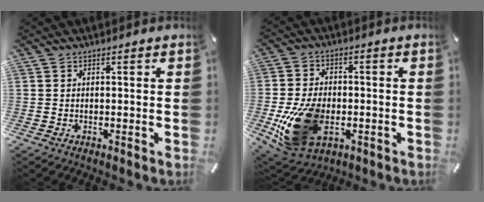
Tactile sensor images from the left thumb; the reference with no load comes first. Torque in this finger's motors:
{"motor_torque": [1.39, 2.31, 0.30, 0.17, 0.51]}